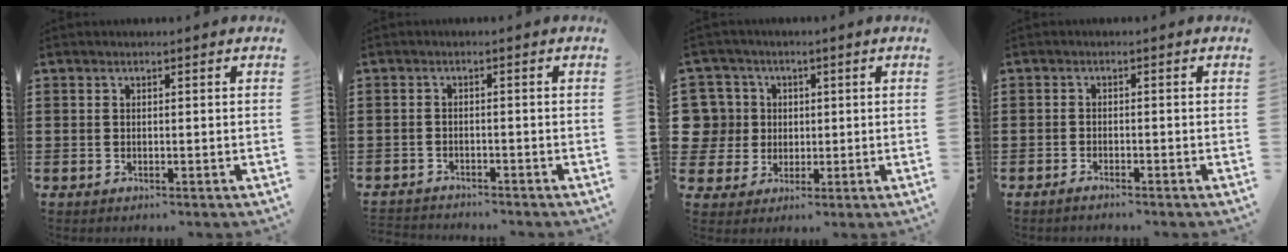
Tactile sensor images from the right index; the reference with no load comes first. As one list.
[{"total": 1.9, "force": [-1.8, 0.1, -0.2], "torque": [-0.002, 0.002, -0.040]}, {"total": 6.5, "force": [0.9, 6.3, 1.0], "torque": [-0.066, 0.013, 0.014]}, {"total": 1.2, "force": [-1.2, 0.0, 0.2], "torque": [-0.005, -0.001, -0.024]}]